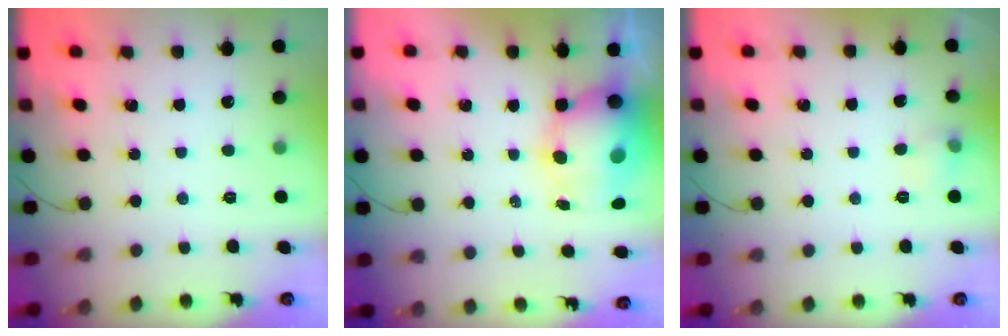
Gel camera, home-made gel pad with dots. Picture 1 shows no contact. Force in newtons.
{"total": 10.8, "press": 10.4, "slide": 2.9}
{"total": 5.5, "press": 5.4, "slide": 1.2}